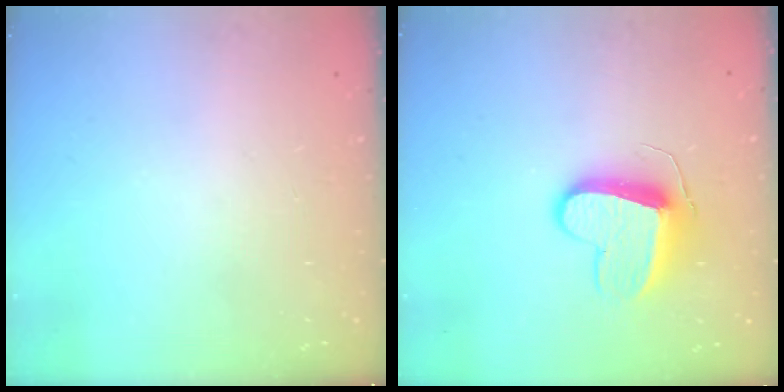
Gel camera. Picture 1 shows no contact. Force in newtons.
{"total": 9.9, "press": 9.9, "slide": 0.0}